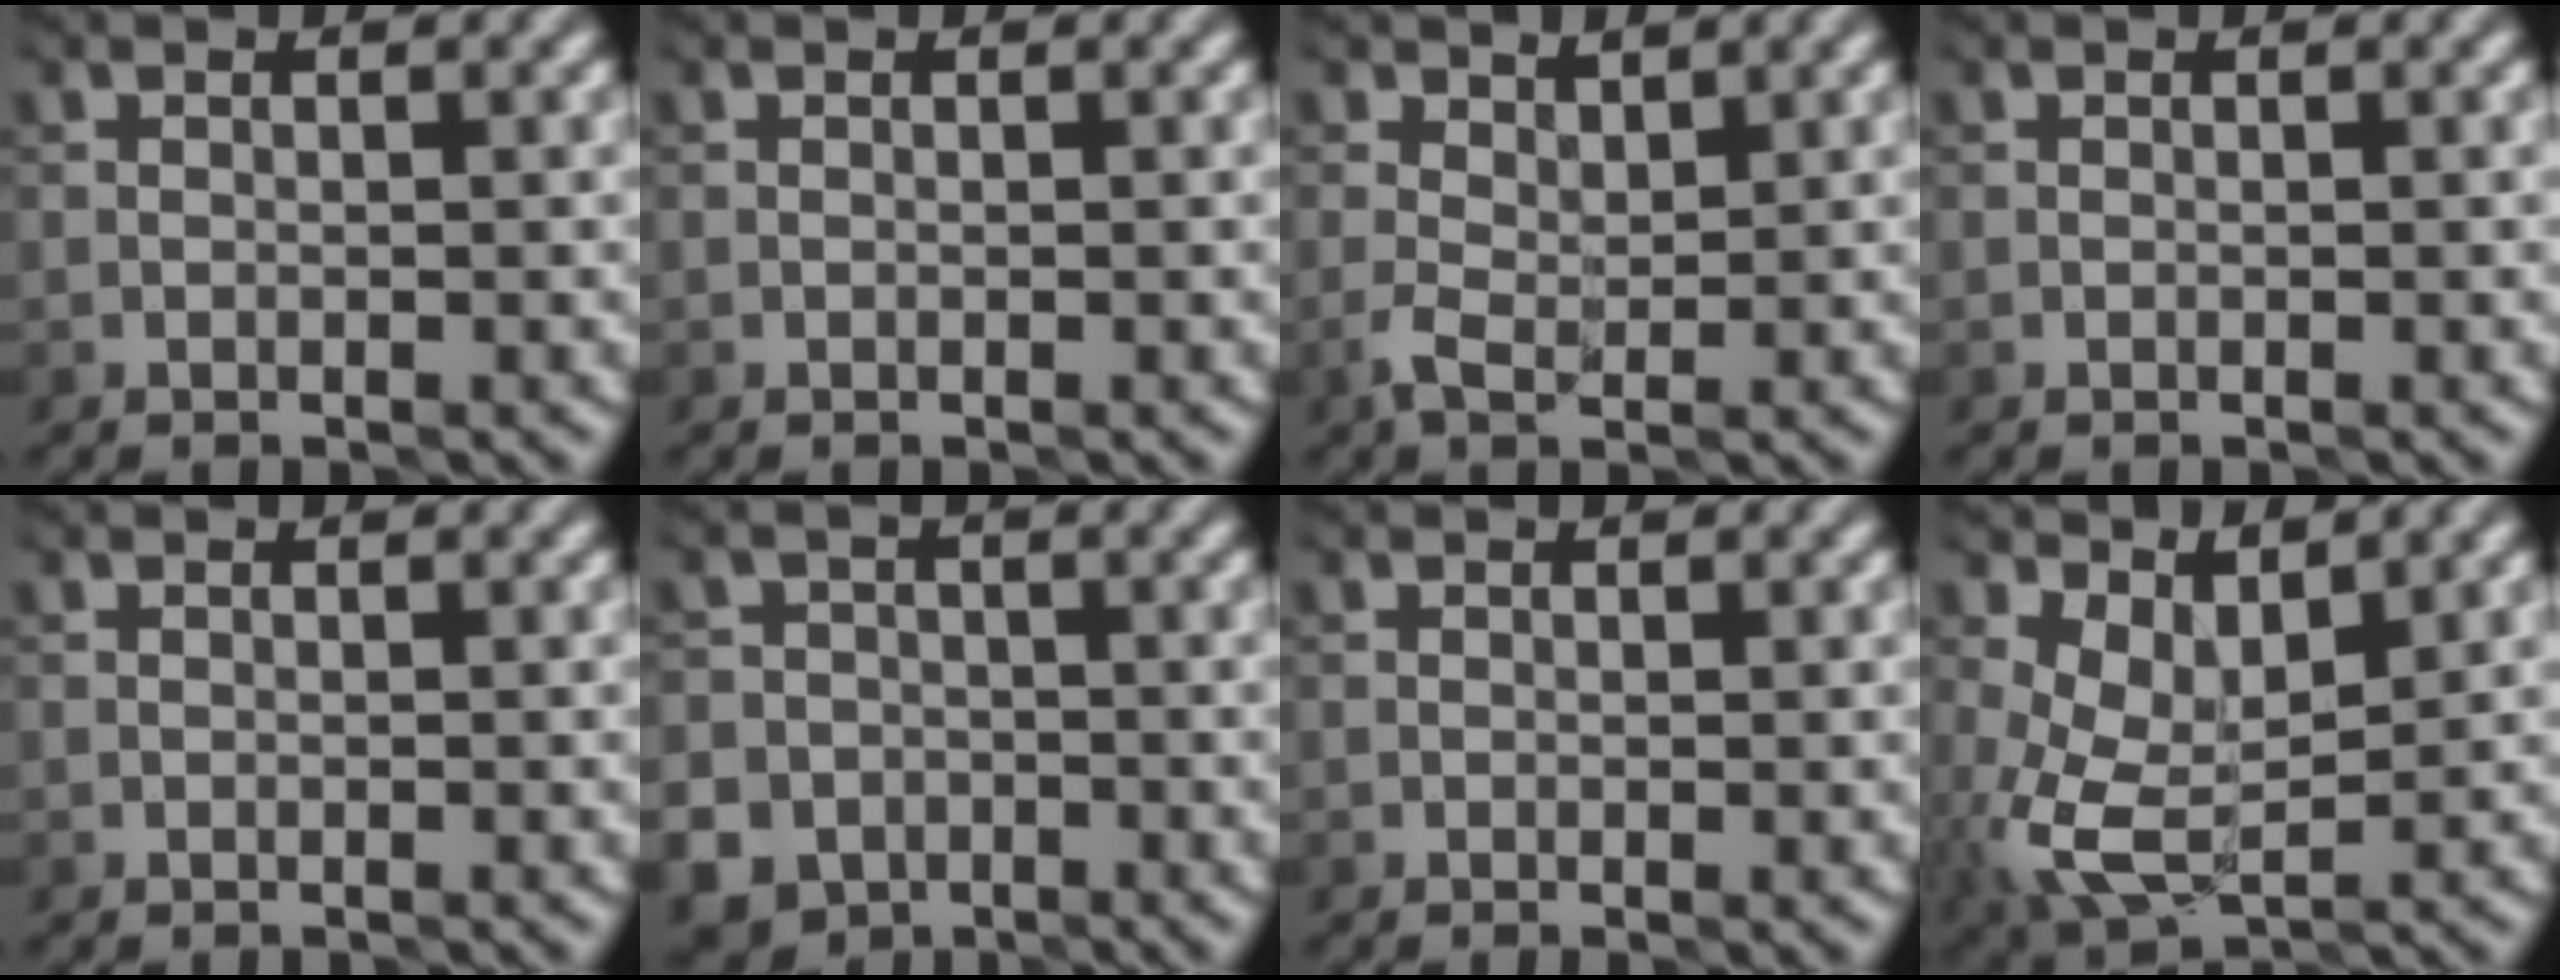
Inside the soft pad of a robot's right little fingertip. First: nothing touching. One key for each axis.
{"total": 0.0}
{"total": 1.6, "fx": 0.5, "fy": 1.0, "fz": 1.2, "tx": -0.033, "ty": 0.002, "tz": 0.008}
{"total": 0.0}
{"total": 0.0}
{"total": 10.2, "fx": -6.2, "fy": 7.9, "fz": 1.9, "tx": -0.044, "ty": -0.055, "tz": -0.111}
{"total": 0.5, "fx": 0.0, "fy": 0.2, "fz": 0.5, "tx": -0.006, "ty": -0.001, "tz": 0.001}
{"total": 6.1, "fx": 1.4, "fy": 3.7, "fz": 4.7, "tx": -0.120, "ty": -0.012, "tz": 0.035}